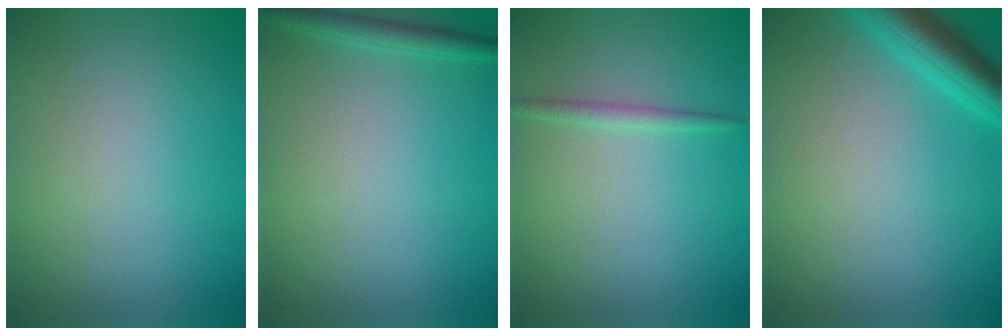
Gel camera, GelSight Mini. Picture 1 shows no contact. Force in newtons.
{"total": 1.8, "press": 1.8, "slide": 0.1}
{"total": 1.1, "press": 1.1, "slide": 0.1}
{"total": 4.3, "press": 4.3, "slide": 0.3}